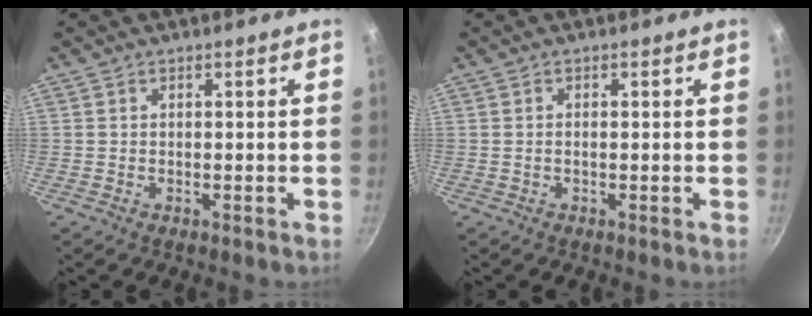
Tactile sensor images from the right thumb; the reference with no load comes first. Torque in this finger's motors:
{"motor_torque": [-0.40, 0.16, -0.41, -0.08, -0.02]}